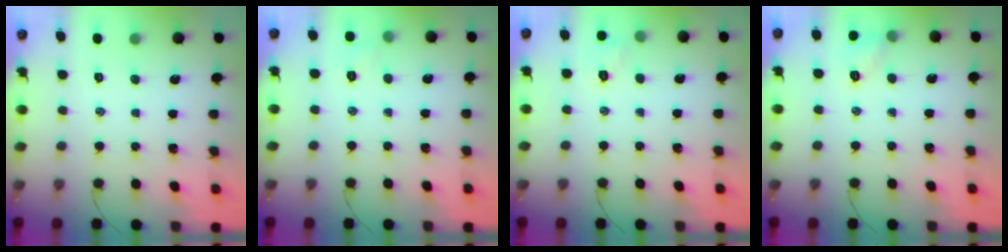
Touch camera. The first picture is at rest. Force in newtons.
{"total": 3.0, "press": 2.9, "slide": 0.8}
{"total": 5.2, "press": 5.1, "slide": 1.2}
{"total": 6.6, "press": 6.5, "slide": 1.0}